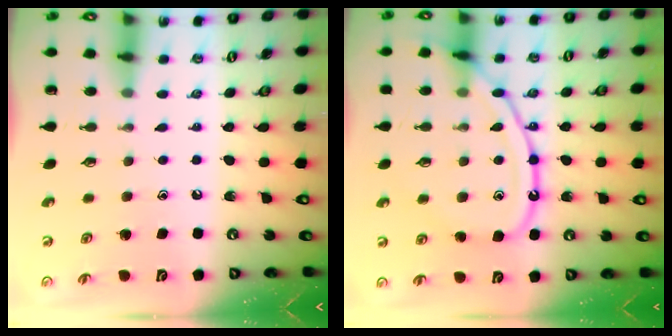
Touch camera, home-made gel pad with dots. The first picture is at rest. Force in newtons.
{"total": 14.4, "press": 14.3, "slide": 1.1}